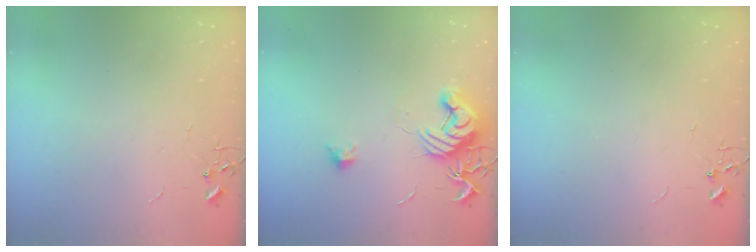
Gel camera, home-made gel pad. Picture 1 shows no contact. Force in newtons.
{"total": 12.7, "press": 12.6, "slide": 1.2}
{"total": 0.0}